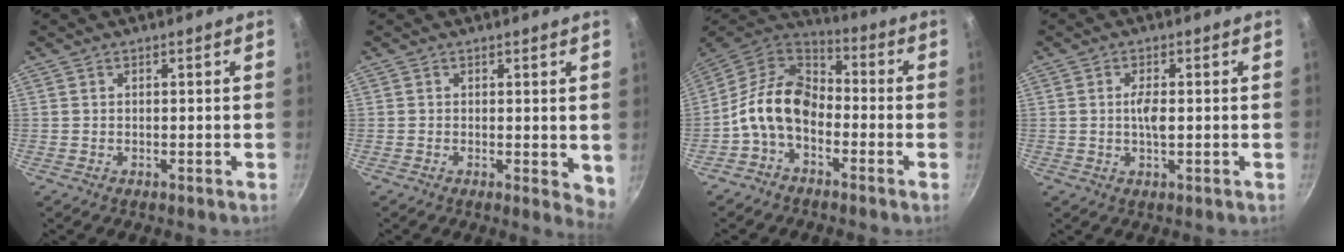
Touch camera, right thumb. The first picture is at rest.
{"total": 3.8, "force": [0.3, 1.8, 3.3], "torque": [-0.036, -0.009, 0.003]}
{"total": 12.9, "force": [-3.5, 8.7, 8.8], "torque": [-0.142, 0.049, -0.089]}
{"total": 2.9, "force": [0.1, 0.9, 2.7], "torque": [-0.051, 0.001, 0.000]}